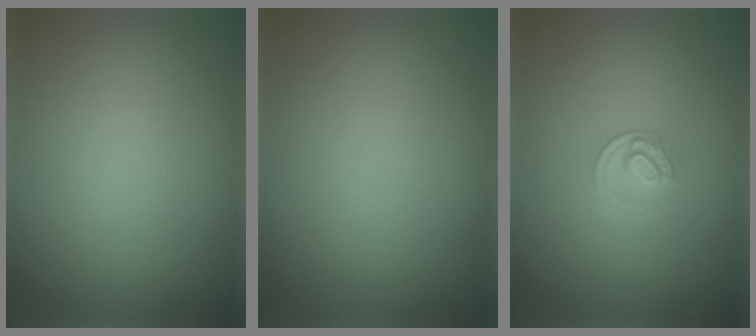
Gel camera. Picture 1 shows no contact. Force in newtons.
{"total": 0.0}
{"total": 2.1, "press": 2.1, "slide": 0.2}